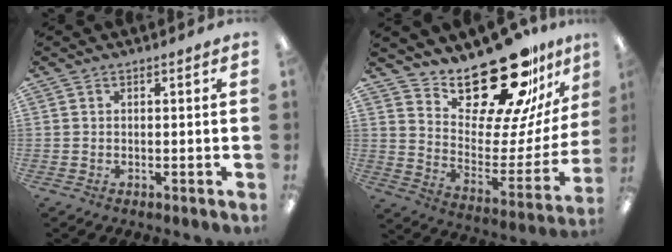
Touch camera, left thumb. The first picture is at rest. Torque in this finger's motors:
{"motor_torque": [0.33, 0.31, 1.27, -1.50, 0.07]}